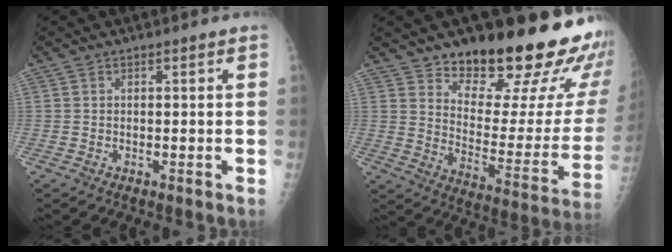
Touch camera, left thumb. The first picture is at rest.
{"total": 25.7, "force": [18.7, 8.5, 15.4], "torque": [-0.177, -0.126, 0.257]}